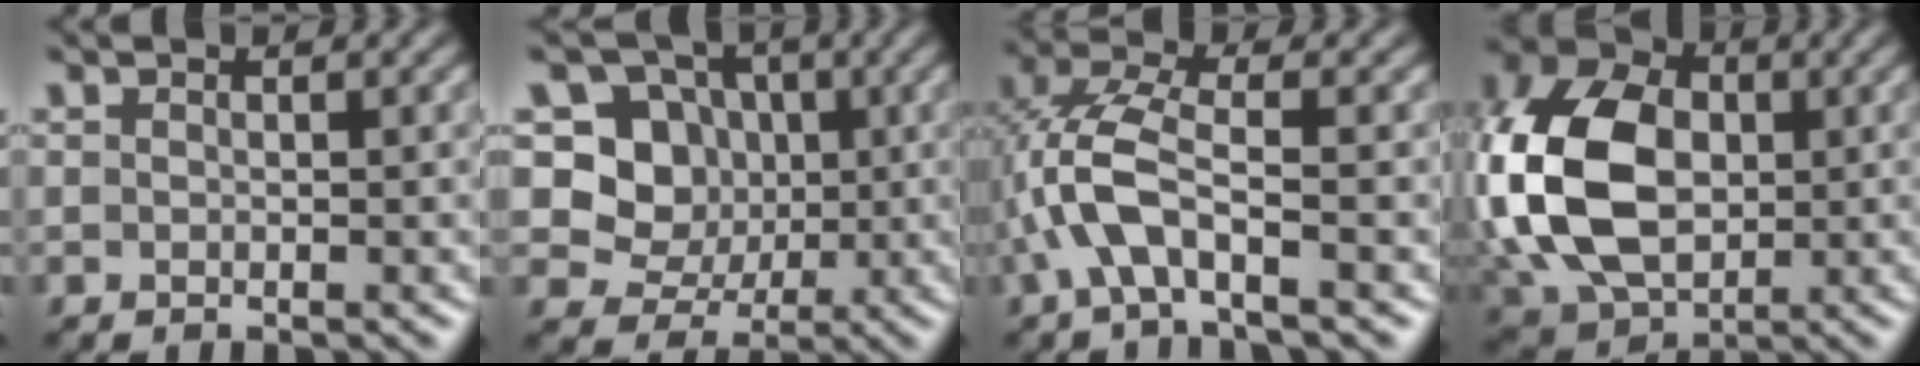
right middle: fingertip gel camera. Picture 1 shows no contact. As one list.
[{"total": 5.1, "force": [0.9, 4.7, 1.7], "torque": [-0.022, 0.001, 0.001]}, {"total": 4.9, "force": [-1.6, 1.6, 4.3], "torque": [-0.103, 0.016, -0.039]}, {"total": 13.3, "force": [0.2, 9.4, 9.3], "torque": [-0.224, 0.013, -0.001]}]